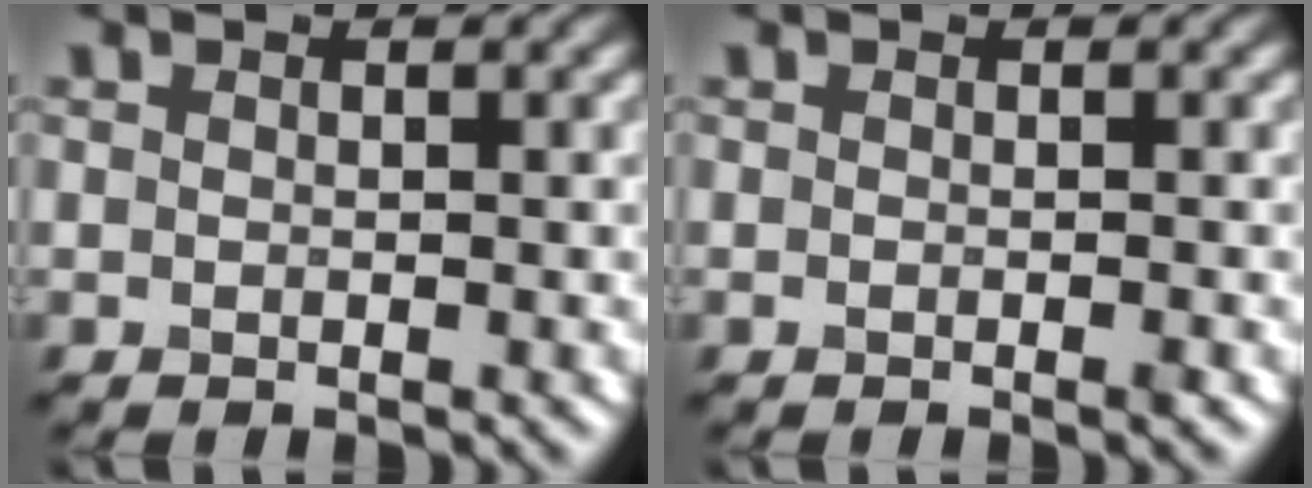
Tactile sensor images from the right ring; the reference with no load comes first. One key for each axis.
{"total": 0.6, "fx": -0.3, "fy": 0.0, "fz": 0.6, "tx": -0.009, "ty": -0.004, "tz": -0.007}